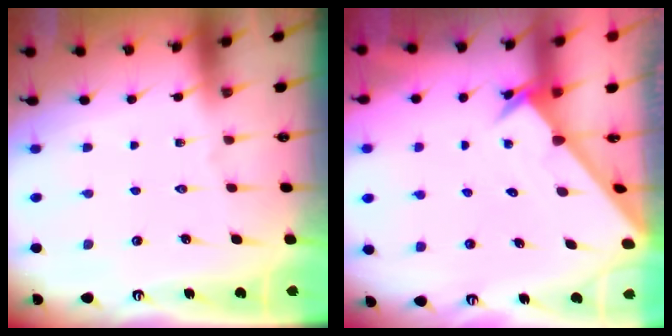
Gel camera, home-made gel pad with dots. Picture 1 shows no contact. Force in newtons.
{"total": 2.2, "press": 2.2, "slide": 0.2}